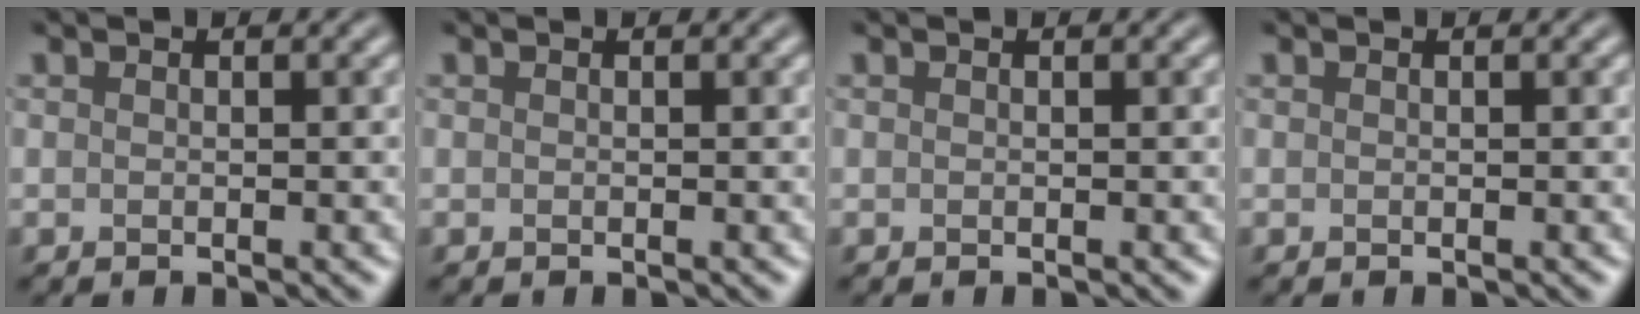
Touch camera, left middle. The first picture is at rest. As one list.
[{"total": 0.0}, {"total": 0.0}, {"total": 0.0}]